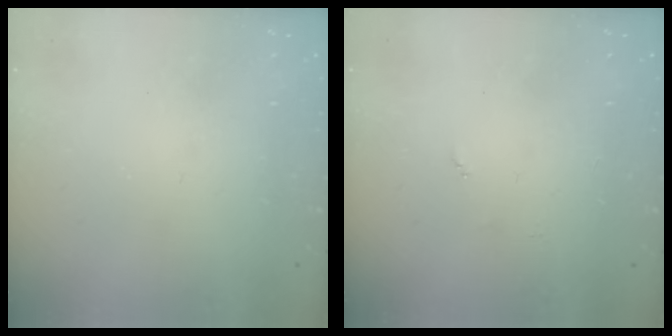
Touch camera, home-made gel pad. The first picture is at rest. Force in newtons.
{"total": 3.7, "press": 3.7, "slide": 0.4}